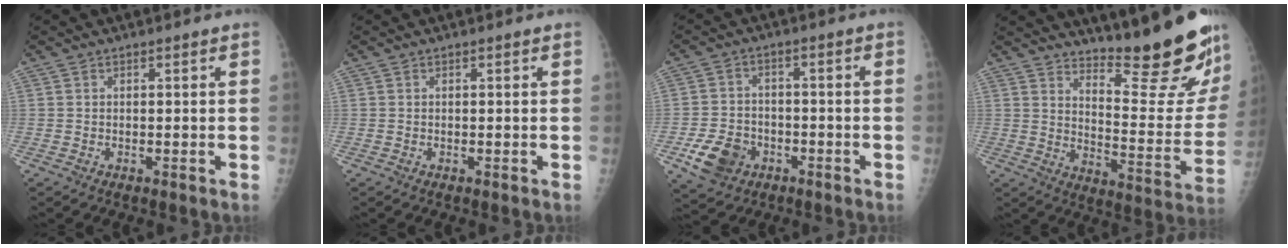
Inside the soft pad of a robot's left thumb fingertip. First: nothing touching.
{"total": 0.0}
{"total": 8.3, "force": [-3.8, 6.4, 3.9], "torque": [-0.058, 0.020, -0.061]}
{"total": 21.5, "force": [18.3, 3.3, 10.8], "torque": [-0.124, -0.175, 0.247]}